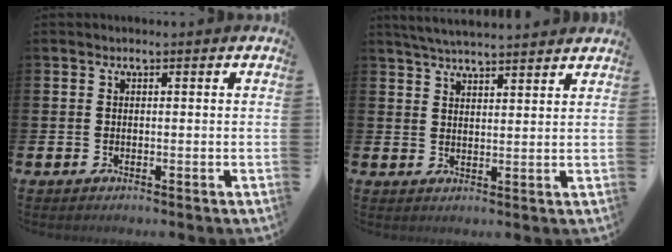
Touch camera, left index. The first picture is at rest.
{"total": 4.5, "force": [4.4, 0.0, 0.8], "torque": [-0.032, -0.016, 0.082]}